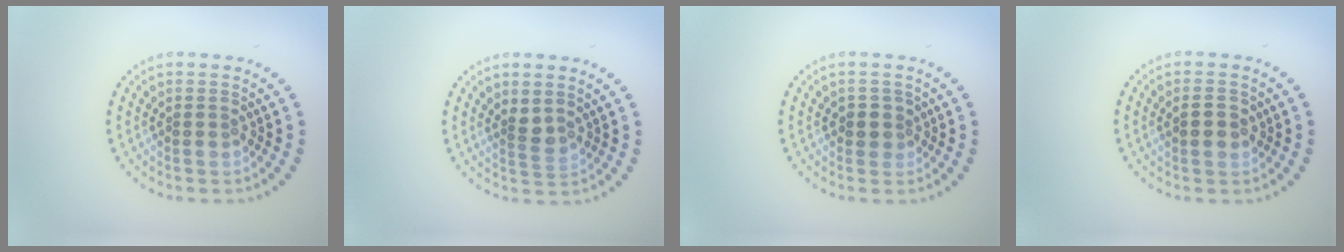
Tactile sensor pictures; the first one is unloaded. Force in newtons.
{"total": 1.7, "press": 1.3, "slide": 1.1}
{"total": 1.5, "press": 1.3, "slide": 0.6}
{"total": 1.5, "press": 1.5, "slide": 0.2}